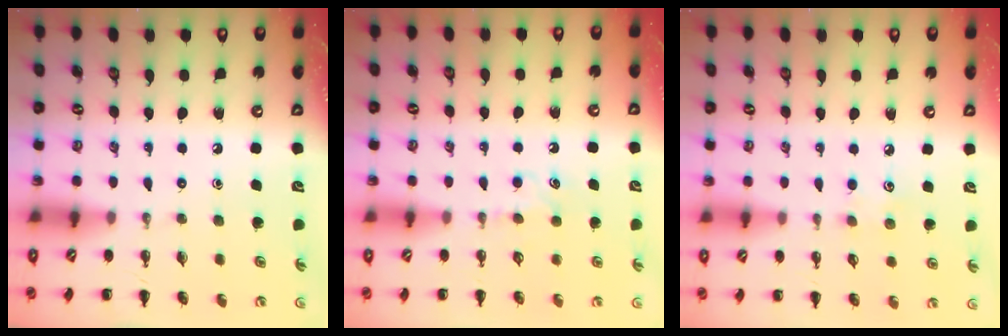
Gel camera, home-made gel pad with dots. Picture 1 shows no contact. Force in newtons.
{"total": 5.1, "press": 4.8, "slide": 1.5}
{"total": 4.3, "press": 4.2, "slide": 1.0}